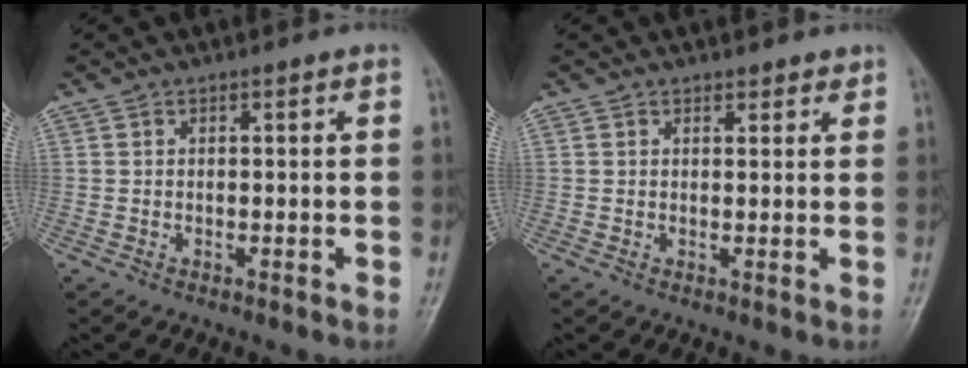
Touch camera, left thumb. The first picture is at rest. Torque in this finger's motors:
{"motor_torque": [-0.21, -0.15, -0.01, -0.06, 0.04]}